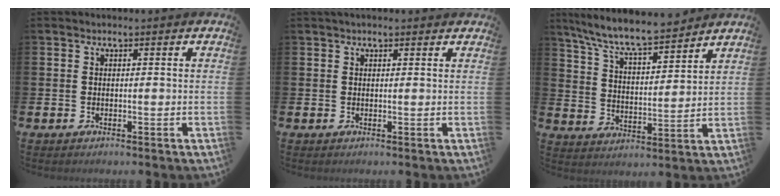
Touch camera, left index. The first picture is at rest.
{"total": 0.9, "force": [0.8, 0.3, 0.4], "torque": [0.008, -0.001, 0.010]}
{"total": 8.7, "force": [8.1, 0.9, 2.9], "torque": [-0.091, -0.055, 0.145]}